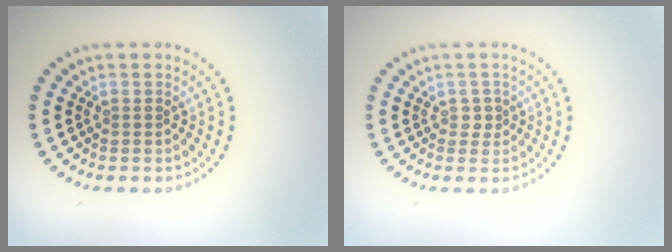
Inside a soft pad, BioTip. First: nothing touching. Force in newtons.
{"total": 0.9, "press": 0.8, "slide": 0.4}